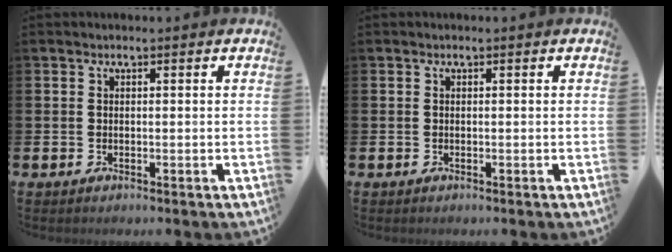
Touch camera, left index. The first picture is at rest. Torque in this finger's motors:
{"motor_torque": [-0.01, 0.01, 0.00, 0.00]}